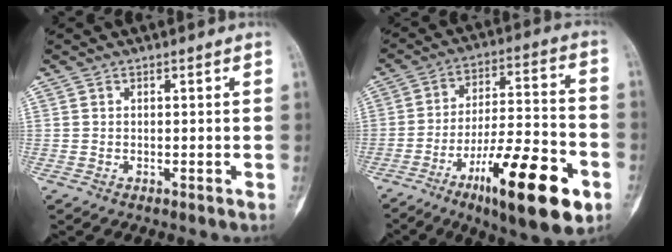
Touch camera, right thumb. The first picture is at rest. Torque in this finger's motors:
{"motor_torque": [0.30, 0.54, 1.43, -0.93, 0.12]}